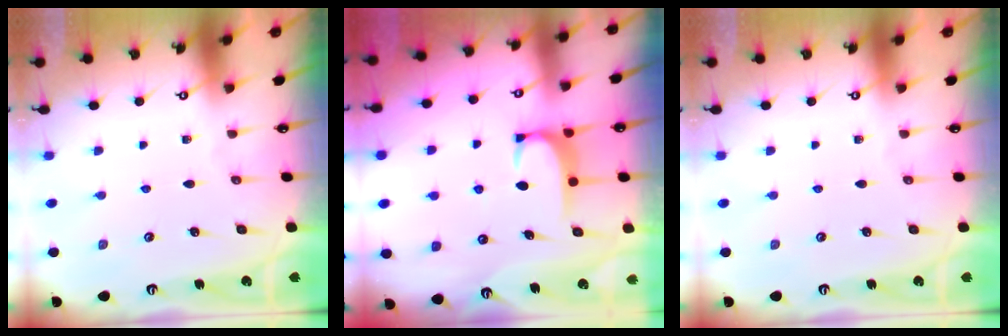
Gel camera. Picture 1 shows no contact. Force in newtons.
{"total": 1.9, "press": 1.8, "slide": 0.5}
{"total": 0.0}